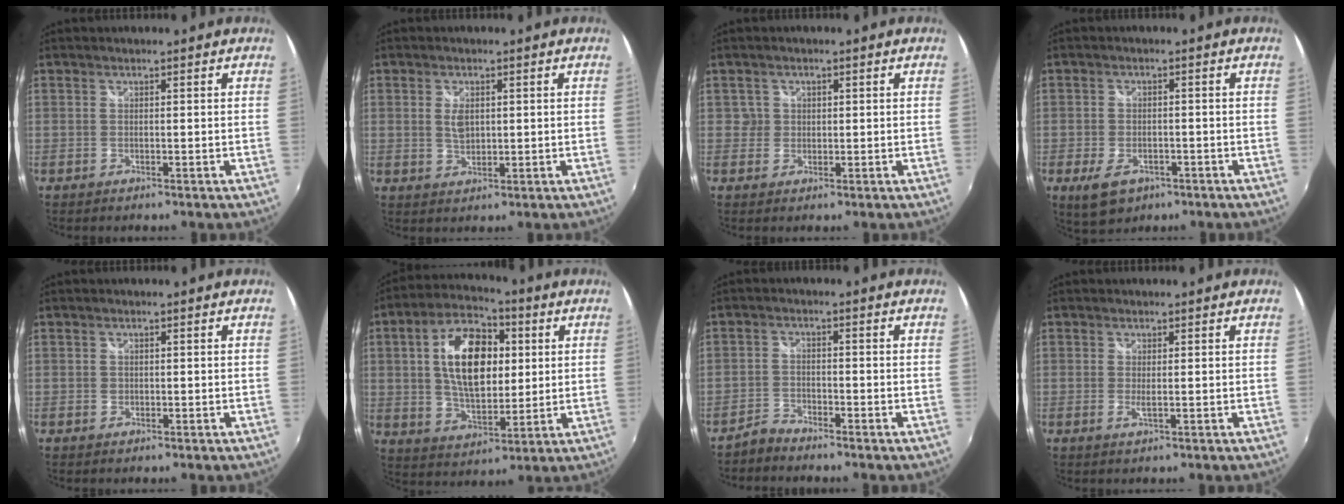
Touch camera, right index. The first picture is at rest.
{"total": 3.4, "force": [0.6, 2.2, 2.6], "torque": [-0.043, -0.001, 0.011]}
{"total": 1.8, "force": [0.3, 1.8, 0.0], "torque": [0.005, 0.008, 0.004]}
{"total": 6.9, "force": [-3.6, 4.2, 4.1], "torque": [-0.093, -0.019, -0.058]}
{"total": 0.5, "force": [0.0, 0.5, 0.1], "torque": [-0.001, 0.001, 0.002]}
{"total": 15.6, "force": [3.0, 8.6, 12.7], "torque": [-0.230, 0.026, 0.056]}
{"total": 2.8, "force": [-2.7, 0.6, 0.2], "torque": [-0.012, -0.001, -0.056]}
{"total": 1.3, "force": [-0.1, -0.1, 1.2], "torque": [-0.024, -0.004, -0.003]}